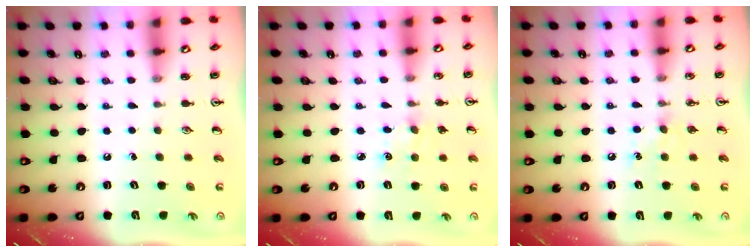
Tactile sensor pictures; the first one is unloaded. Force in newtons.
{"total": 4.2, "press": 4.1, "slide": 0.6}
{"total": 5.9, "press": 5.9, "slide": 0.7}